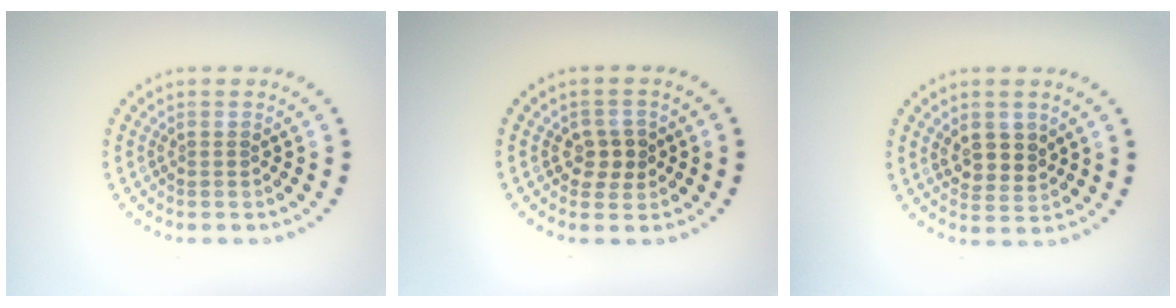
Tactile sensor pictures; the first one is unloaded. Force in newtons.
{"total": 2.4, "press": 2.3, "slide": 0.8}
{"total": 2.9, "press": 2.7, "slide": 0.8}